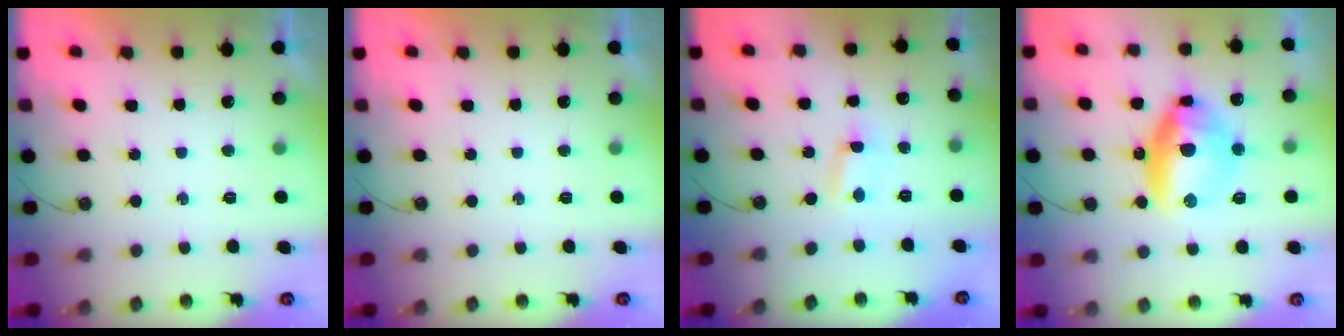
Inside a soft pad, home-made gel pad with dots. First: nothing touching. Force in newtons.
{"total": 0.0}
{"total": 0.5, "press": 0.3, "slide": 0.4}
{"total": 13.3, "press": 13.3, "slide": 1.5}